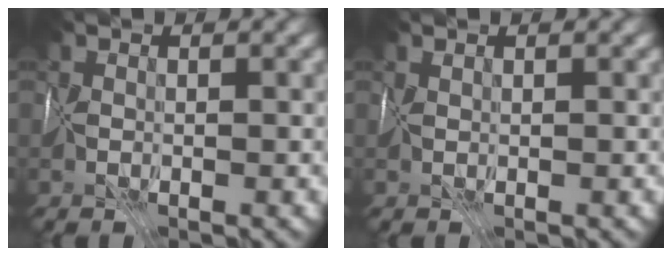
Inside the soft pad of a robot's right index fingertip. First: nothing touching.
{"total": 0.6, "force": [0.5, 0.1, 0.3], "torque": [-0.014, 0.001, 0.014]}